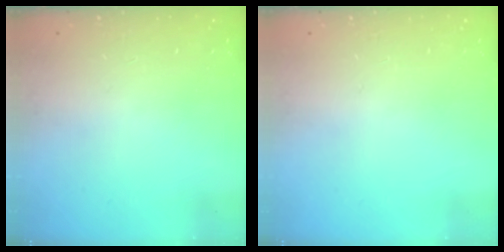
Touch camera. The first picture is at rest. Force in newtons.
{"total": 0.0}